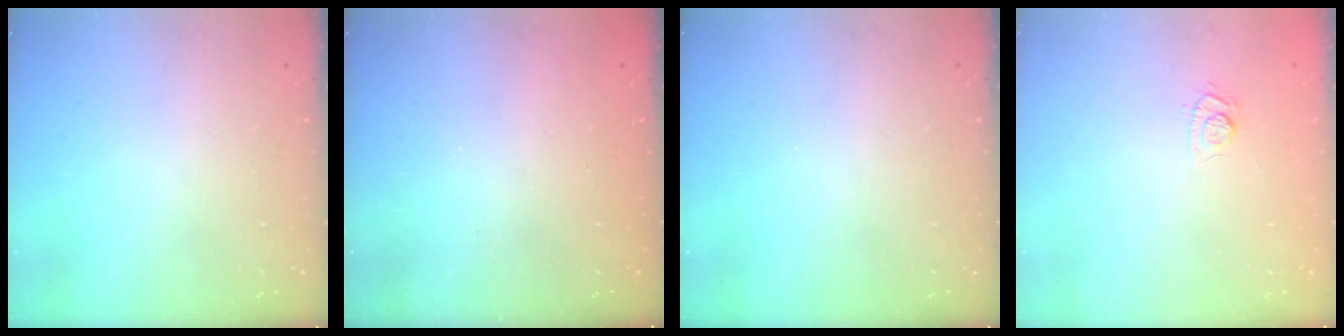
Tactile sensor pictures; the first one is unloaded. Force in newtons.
{"total": 2.5, "press": 2.4, "slide": 0.8}
{"total": 0.0}
{"total": 5.6, "press": 5.4, "slide": 1.5}